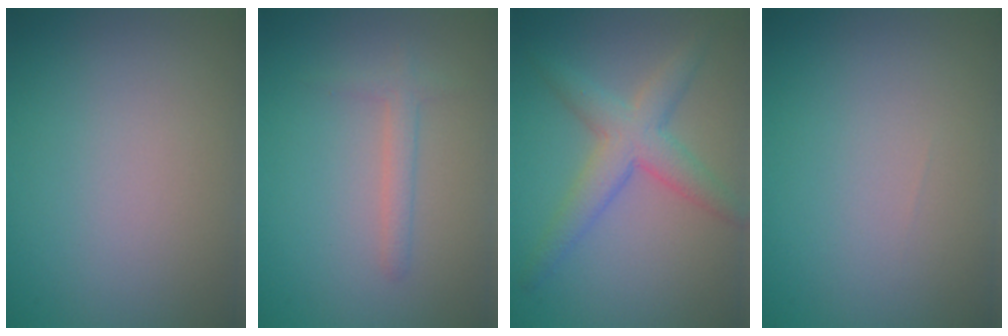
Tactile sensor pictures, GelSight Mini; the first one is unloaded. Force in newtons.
{"total": 1.5, "press": 1.5, "slide": 0.0}
{"total": 4.3, "press": 4.3, "slide": 0.1}
{"total": 0.0}